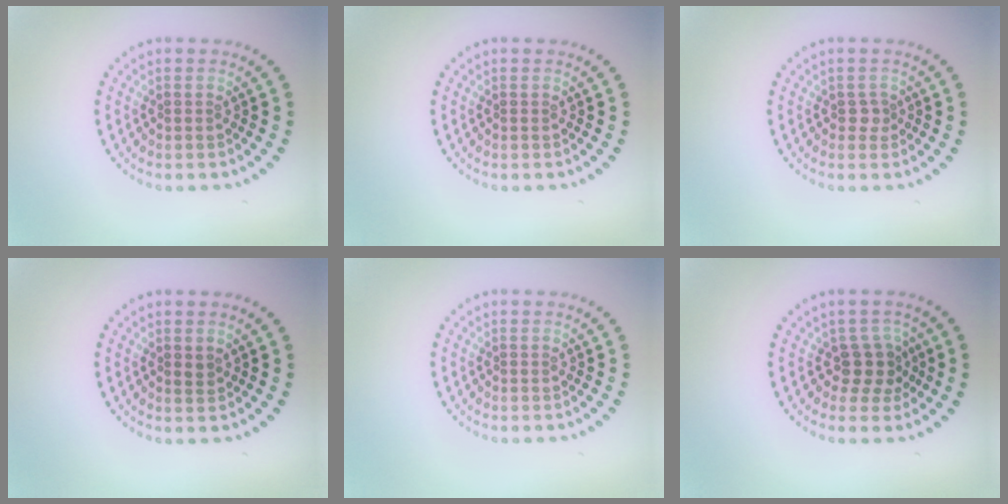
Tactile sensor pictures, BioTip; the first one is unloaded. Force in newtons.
{"total": 0.0}
{"total": 0.9, "press": 0.7, "slide": 0.7}
{"total": 0.8, "press": 0.8, "slide": 0.3}
{"total": 0.0}
{"total": 2.7, "press": 2.1, "slide": 1.6}